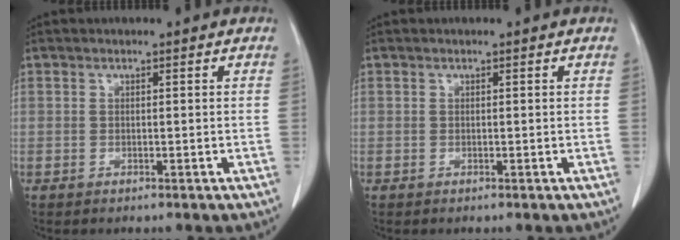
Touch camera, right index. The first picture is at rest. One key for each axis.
{"total": 0.0}